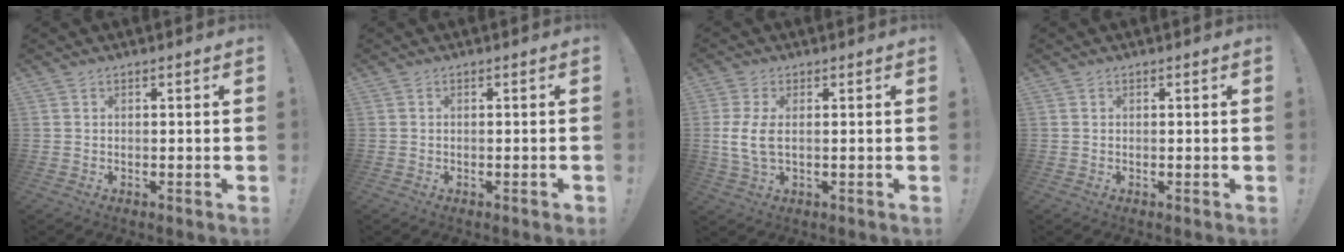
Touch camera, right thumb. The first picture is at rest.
{"total": 0.6, "force": [-0.3, 0.1, 0.5], "torque": [-0.007, 0.001, -0.006]}
{"total": 6.4, "force": [0.5, 2.7, 5.7], "torque": [-0.111, -0.010, 0.011]}
{"total": 0.0}